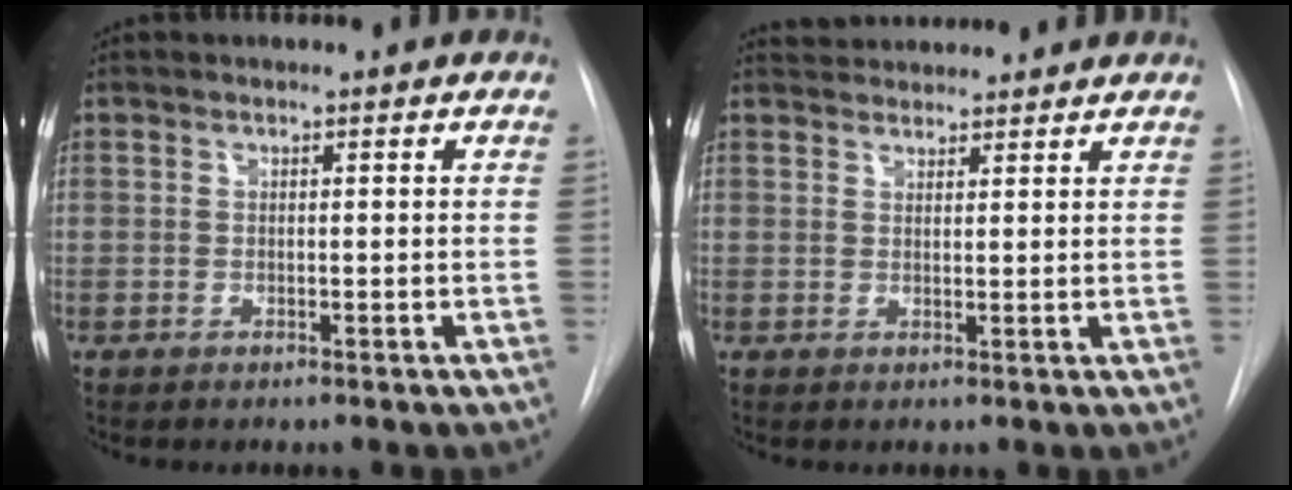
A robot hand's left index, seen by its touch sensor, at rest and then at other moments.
{"total": 5.7, "force": [5.5, 1.1, 0.6], "torque": [-0.008, 0.033, 0.076]}